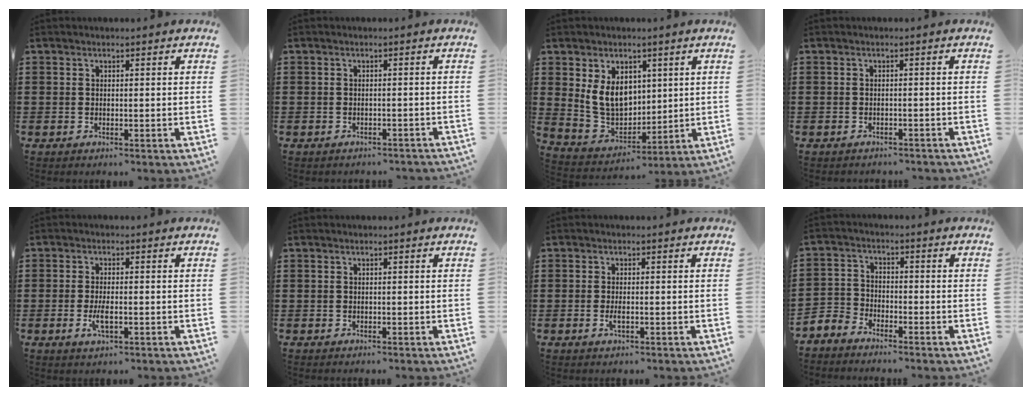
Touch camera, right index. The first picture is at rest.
{"total": 1.2, "force": [-1.1, 0.3, 0.1], "torque": [-0.006, 0.001, -0.024]}
{"total": 8.6, "force": [2.5, 6.6, 5.0], "torque": [-0.128, 0.005, 0.045]}
{"total": 1.1, "force": [-1.0, 0.3, 0.0], "torque": [-0.003, 0.002, -0.024]}
{"total": 3.0, "force": [-0.8, 0.9, 2.8], "torque": [-0.062, -0.007, -0.017]}
{"total": 0.0}
{"total": 1.4, "force": [-0.4, 0.4, 1.4], "torque": [-0.031, -0.004, -0.009]}
{"total": 3.1, "force": [-2.9, 0.9, 0.0], "torque": [-0.023, -0.001, -0.070]}